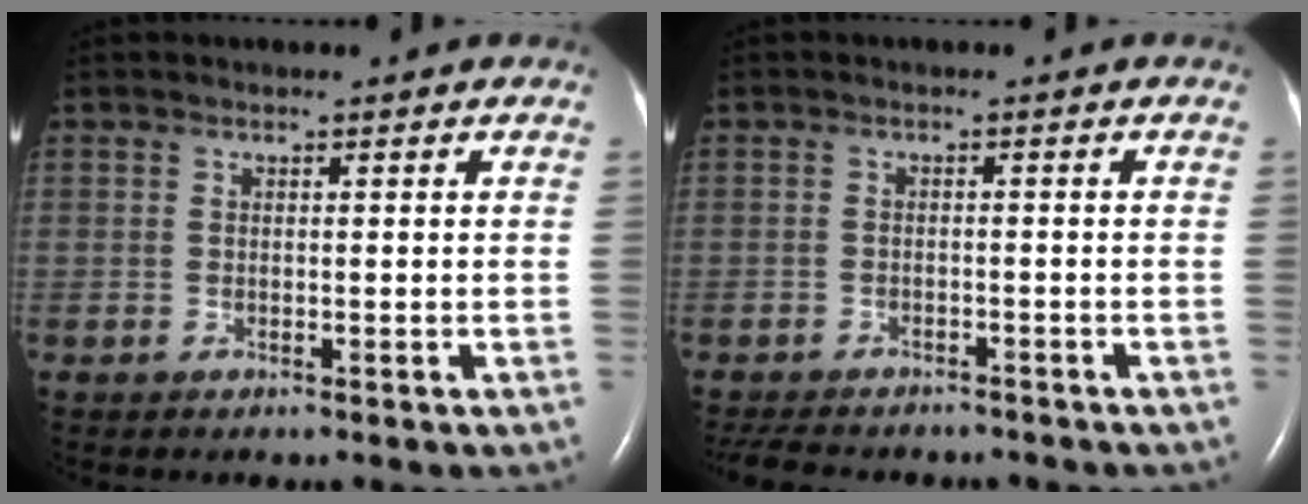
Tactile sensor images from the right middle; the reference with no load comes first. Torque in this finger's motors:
{"motor_torque": [0.07, -0.07, 0.01, 0.02]}